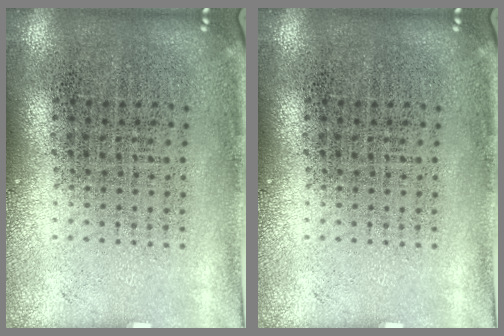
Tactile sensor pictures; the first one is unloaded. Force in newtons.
{"total": 0.0}